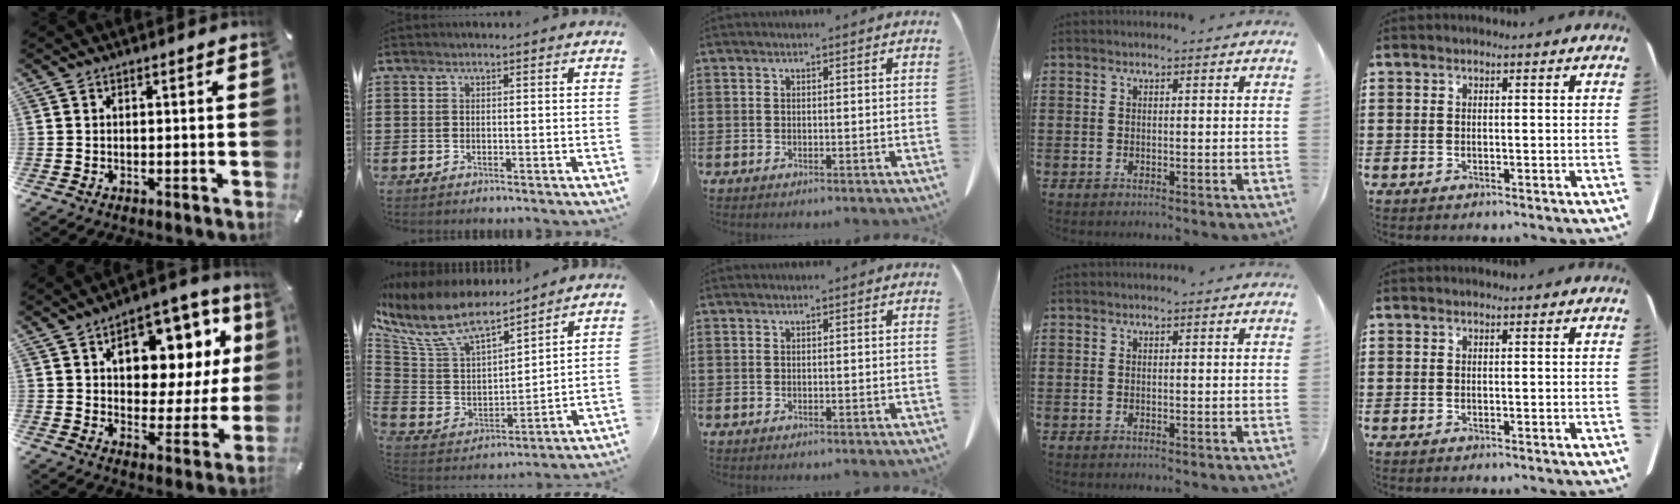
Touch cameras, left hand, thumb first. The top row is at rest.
{"thumb": {"total": 14.1, "force": [6.7, 9.0, 8.7], "torque": [-0.118, -0.046, 0.110]}, "index": {"total": 11.1, "force": [8.8, 3.6, 5.7], "torque": [-0.153, -0.050, 0.156]}}